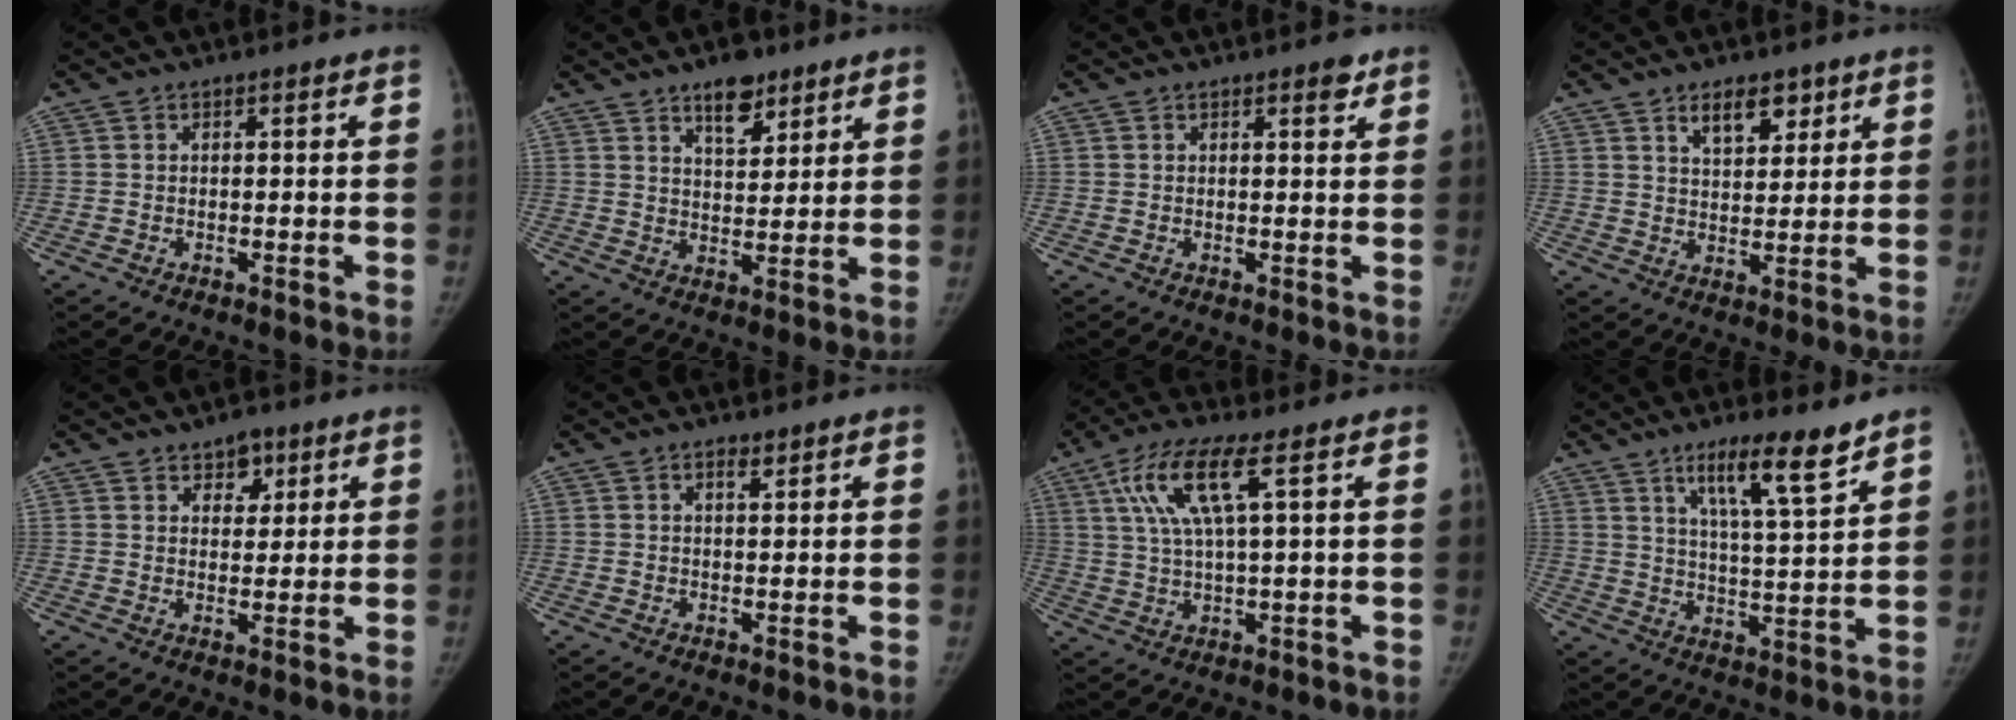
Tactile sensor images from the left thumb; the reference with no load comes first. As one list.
[{"total": 7.2, "force": [5.0, 3.3, 4.0], "torque": [-0.032, -0.030, 0.078]}, {"total": 2.0, "force": [1.3, 0.7, 1.3], "torque": [-0.012, -0.007, 0.017]}, {"total": 6.7, "force": [4.1, 3.4, 4.0], "torque": [-0.035, -0.026, 0.067]}, {"total": 4.5, "force": [2.6, 3.0, 2.0], "torque": [0.004, -0.013, 0.039]}, {"total": 1.6, "force": [1.1, 0.6, 1.0], "torque": [-0.012, -0.006, 0.018]}, {"total": 10.2, "force": [4.1, 2.0, 9.1], "torque": [-0.204, 0.002, 0.079]}, {"total": 10.9, "force": [7.4, 1.3, 7.9], "torque": [-0.122, -0.049, 0.126]}]